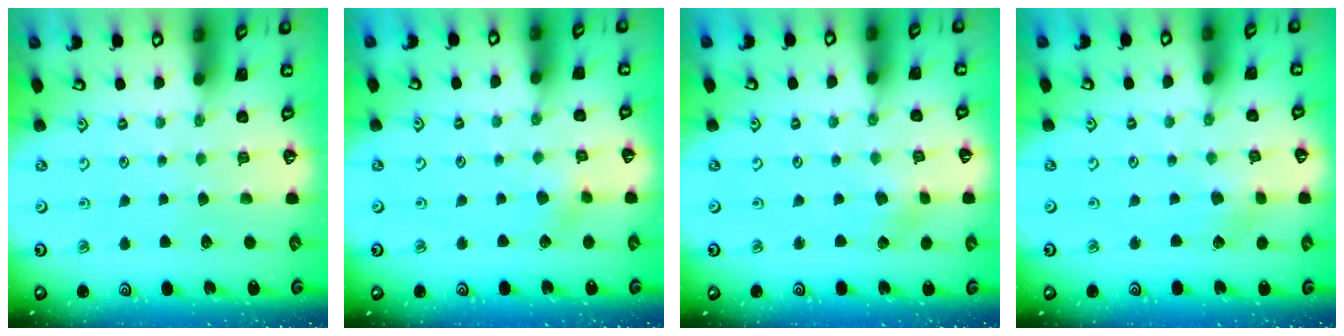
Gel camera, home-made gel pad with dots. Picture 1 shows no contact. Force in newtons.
{"total": 4.8, "press": 4.6, "slide": 1.1}
{"total": 2.0, "press": 2.0, "slide": 0.3}
{"total": 2.1, "press": 2.1, "slide": 0.3}